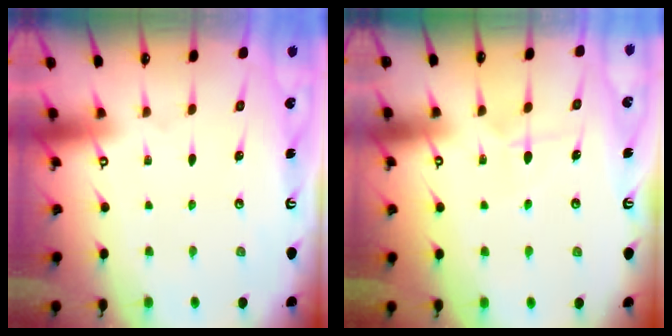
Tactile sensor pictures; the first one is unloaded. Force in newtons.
{"total": 6.9, "press": 6.9, "slide": 0.6}